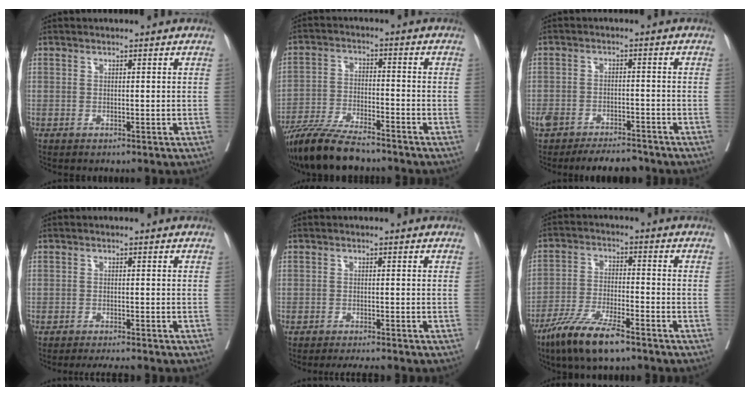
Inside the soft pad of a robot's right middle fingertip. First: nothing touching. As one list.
[{"total": 11.7, "force": [-10.0, 1.7, 6.0], "torque": [-0.106, -0.025, -0.177]}, {"total": 8.2, "force": [-7.2, 2.5, 3.0], "torque": [-0.048, 0.002, -0.109]}, {"total": 4.2, "force": [-3.9, 0.2, 1.7], "torque": [-0.017, -0.009, -0.057]}, {"total": 4.2, "force": [-3.9, 0.2, 1.6], "torque": [-0.016, -0.009, -0.057]}, {"total": 10.3, "force": [-7.4, 1.6, 6.9], "torque": [-0.136, -0.023, -0.139]}]